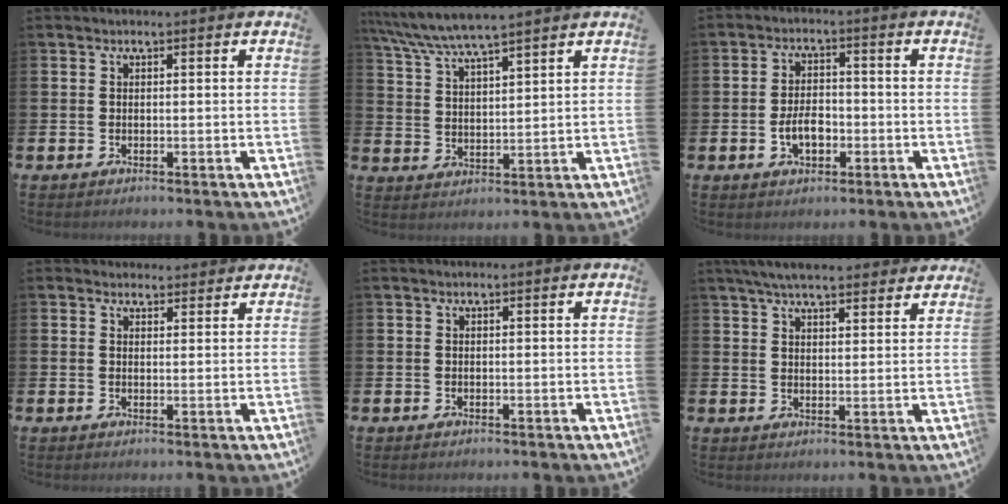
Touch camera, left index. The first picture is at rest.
{"total": 6.0, "force": [5.7, 0.1, 1.9], "torque": [-0.059, -0.028, 0.101]}
{"total": 4.2, "force": [-1.3, 2.5, 3.2], "torque": [-0.049, 0.005, -0.025]}
{"total": 2.2, "force": [2.1, 0.7, -0.1], "torque": [0.009, -0.008, 0.037]}
{"total": 0.0}
{"total": 5.7, "force": [5.3, 0.9, 1.7], "torque": [-0.041, -0.018, 0.097]}